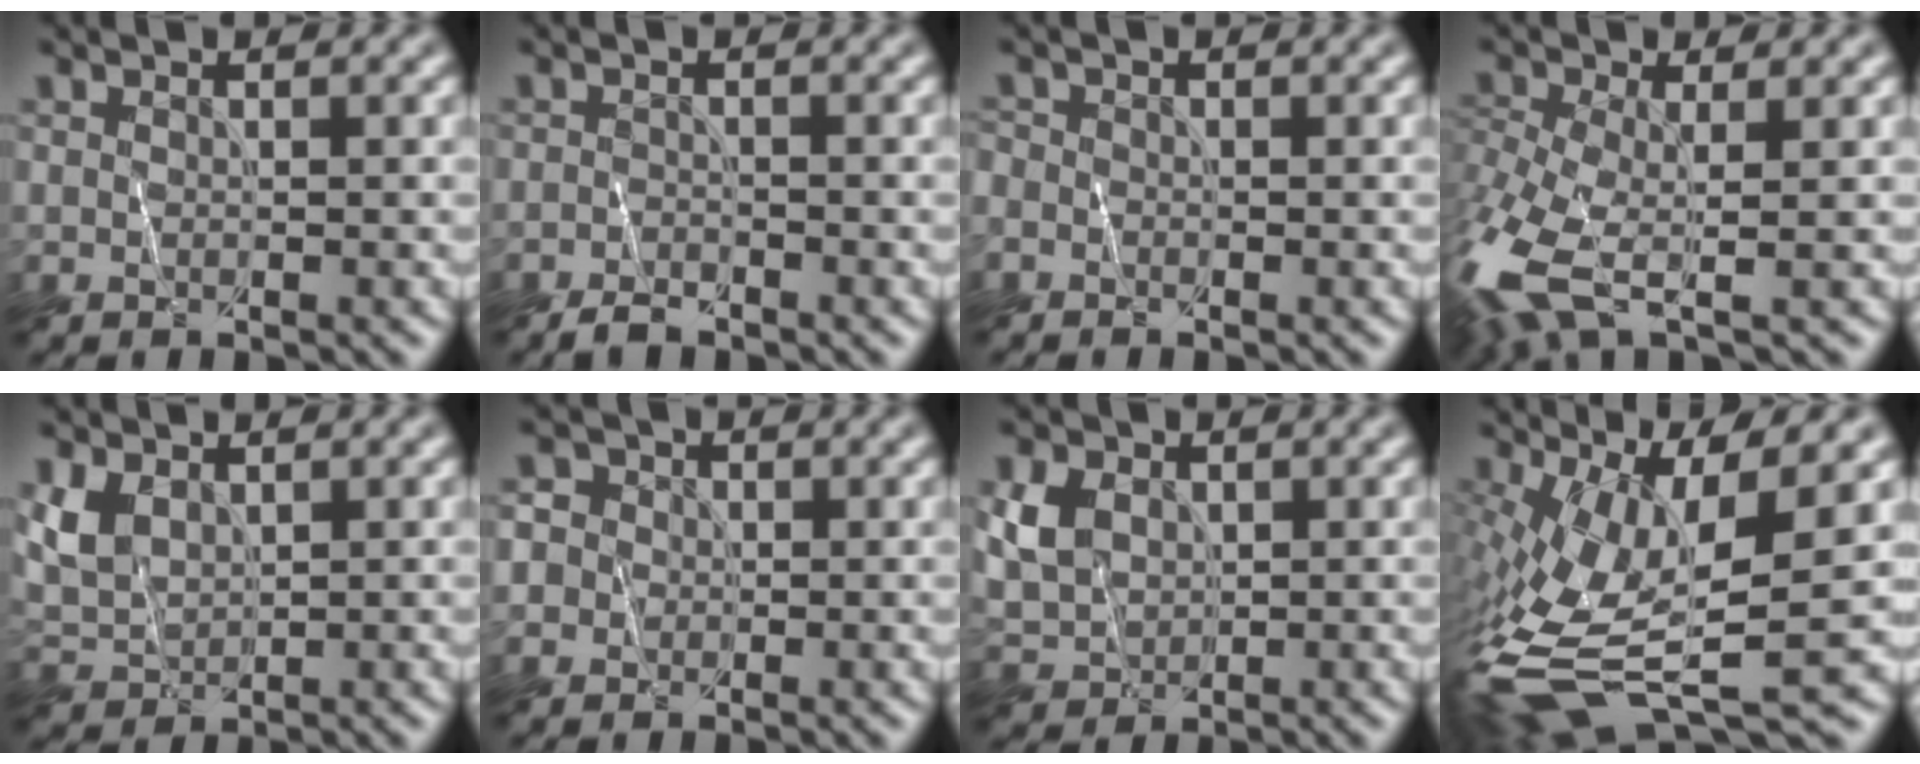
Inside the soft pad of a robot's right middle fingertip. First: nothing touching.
{"total": 1.5, "force": [-1.2, 0.6, 0.7], "torque": [-0.013, 0.000, -0.025]}
{"total": 0.8, "force": [-0.4, 0.6, 0.2], "torque": [-0.001, -0.001, -0.011]}
{"total": 9.0, "force": [-3.3, 4.0, 7.4], "torque": [-0.188, -0.019, -0.074]}
{"total": 3.6, "force": [1.3, 2.5, 2.2], "torque": [-0.059, -0.001, 0.031]}
{"total": 5.0, "force": [1.2, 4.5, 1.9], "torque": [-0.032, 0.036, -0.002]}
{"total": 4.4, "force": [0.9, 3.5, 2.6], "torque": [-0.067, 0.003, 0.020]}
{"total": 12.3, "force": [-2.7, 4.5, 11.1], "torque": [-0.233, -0.018, -0.041]}